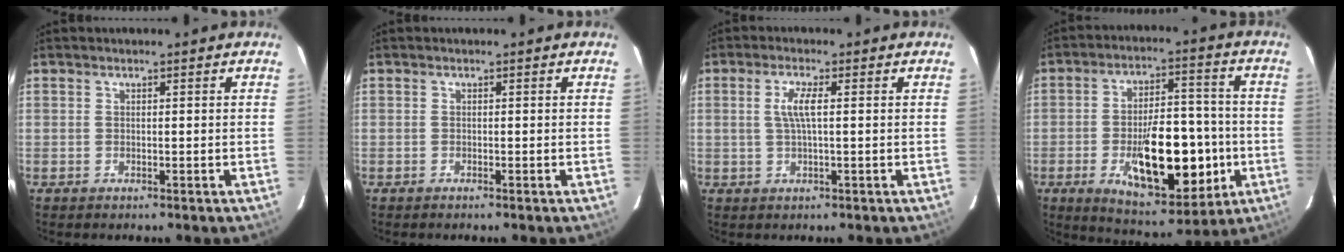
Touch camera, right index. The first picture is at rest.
{"total": 0.0}
{"total": 3.8, "force": [0.5, 0.5, 3.7], "torque": [-0.074, 0.002, 0.011]}
{"total": 19.5, "force": [-5.3, 9.1, 16.4], "torque": [-0.271, 0.003, -0.063]}